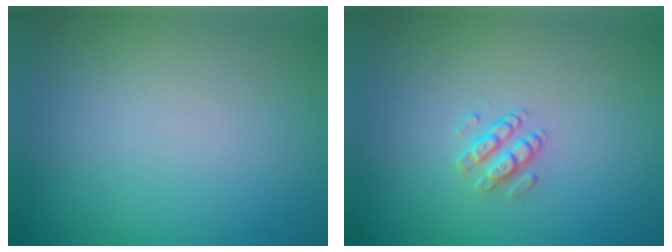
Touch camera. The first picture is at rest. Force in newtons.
{"total": 1.5, "press": 1.1, "slide": 1.0}